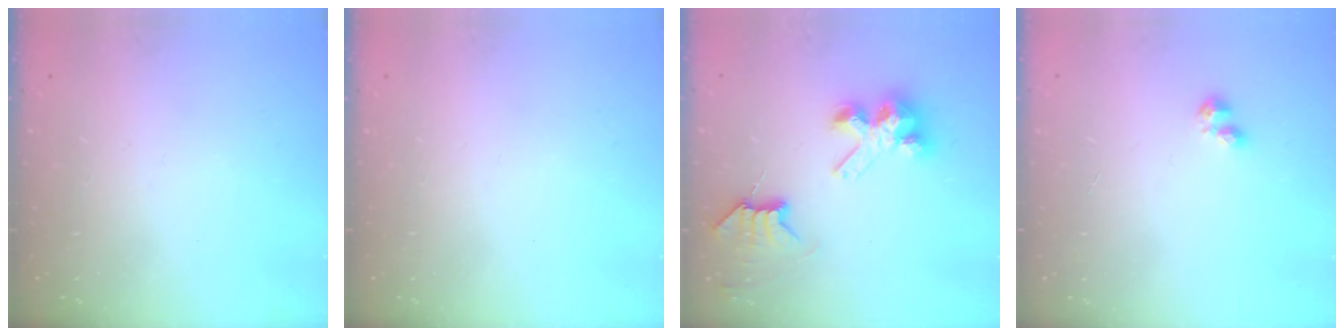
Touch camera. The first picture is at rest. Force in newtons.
{"total": 0.0}
{"total": 7.4, "press": 7.4, "slide": 0.2}
{"total": 2.8, "press": 2.8, "slide": 0.5}